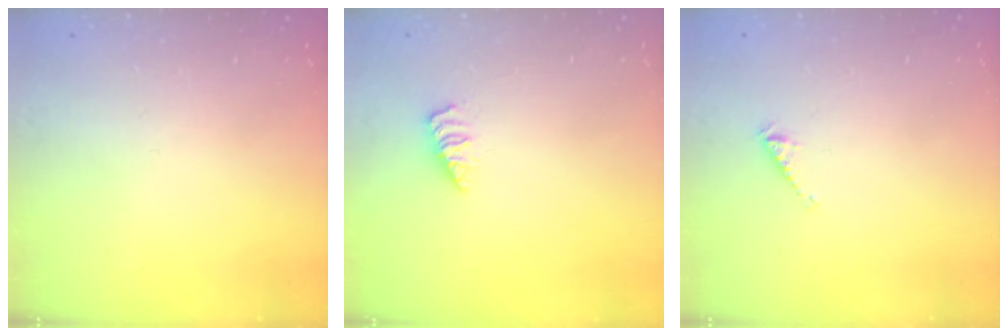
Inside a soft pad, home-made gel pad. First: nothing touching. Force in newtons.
{"total": 0.9, "press": 0.8, "slide": 0.3}
{"total": 2.9, "press": 2.9, "slide": 0.5}